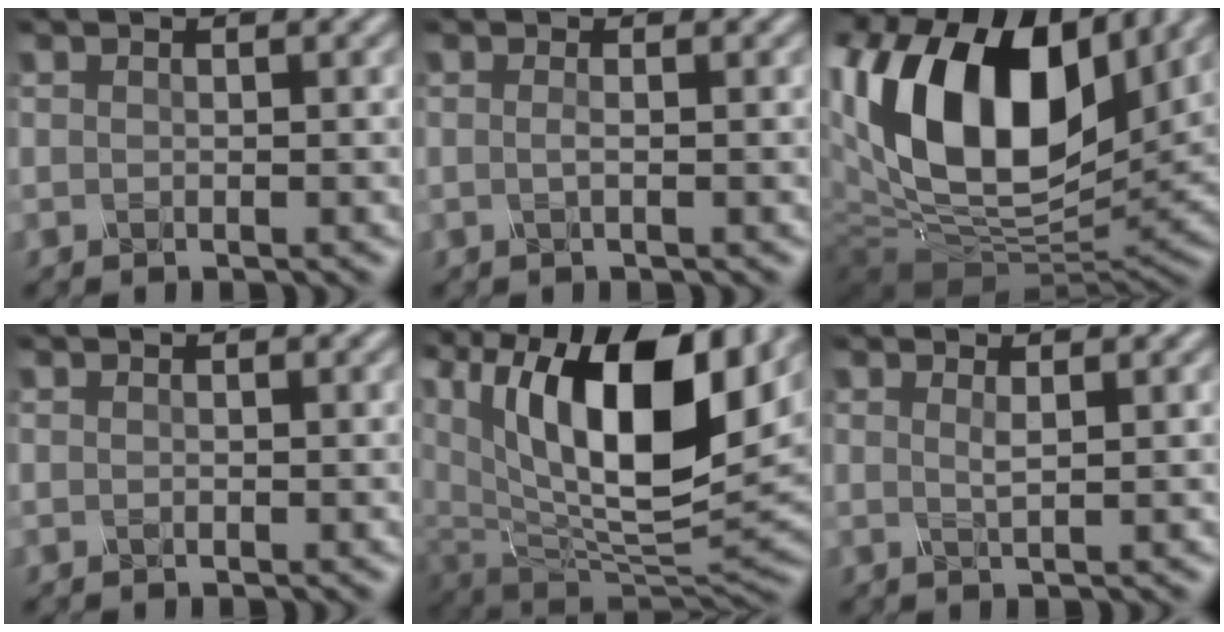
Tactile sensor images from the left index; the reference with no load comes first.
{"total": 0.8, "force": [-0.3, 0.2, 0.7], "torque": [-0.013, 0.001, -0.010]}
{"total": 17.4, "force": [4.4, 9.1, 14.1], "torque": [-0.273, 0.025, 0.067]}
{"total": 0.0}
{"total": 17.0, "force": [6.2, 8.7, 13.3], "torque": [-0.230, 0.013, 0.107]}
{"total": 1.0, "force": [0.4, 0.3, 0.8], "torque": [-0.013, -0.001, 0.003]}